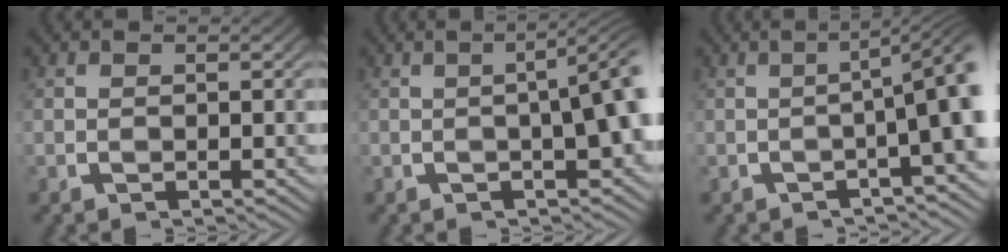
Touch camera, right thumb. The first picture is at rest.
{"total": 5.2, "force": [0.4, 1.7, 4.9], "torque": [-0.059, 0.015, 0.001]}
{"total": 6.1, "force": [-0.5, 1.7, 5.9], "torque": [-0.080, 0.006, -0.006]}